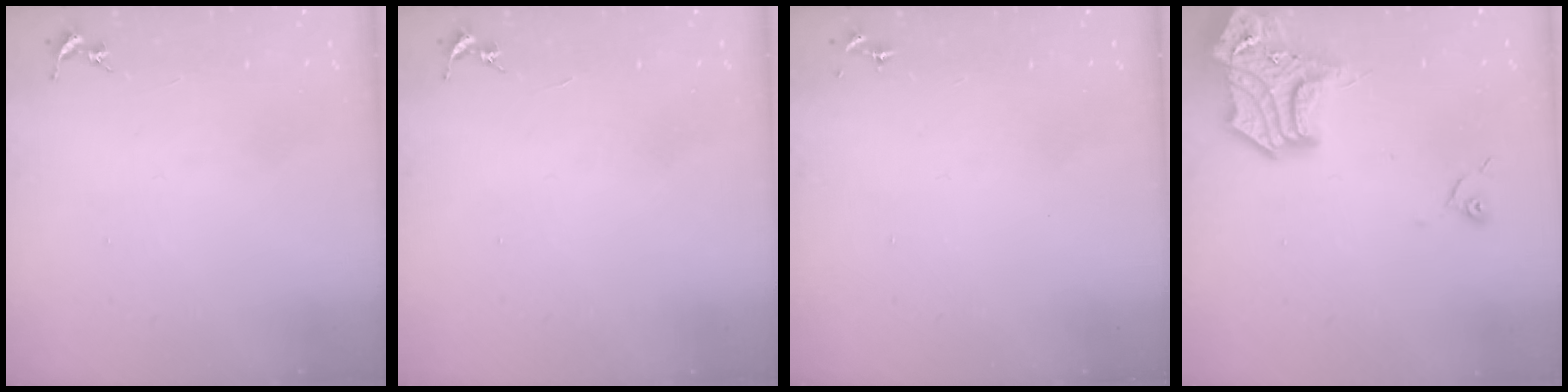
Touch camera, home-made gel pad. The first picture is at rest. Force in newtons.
{"total": 0.0}
{"total": 0.0}
{"total": 19.4, "press": 19.2, "slide": 2.6}